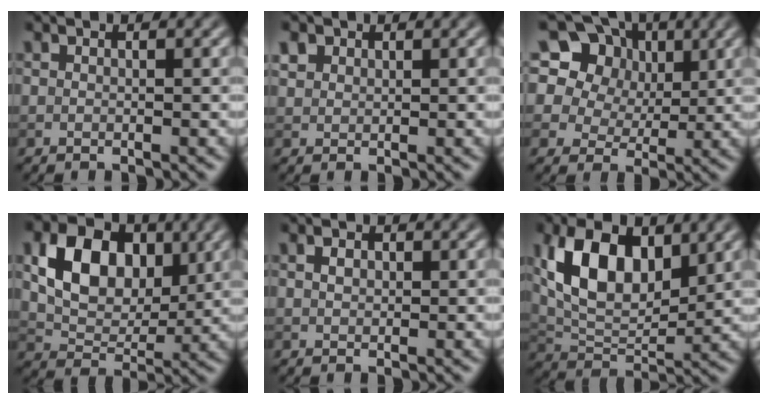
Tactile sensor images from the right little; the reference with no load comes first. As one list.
[{"total": 1.5, "force": [0.9, 1.2, 0.4], "torque": [-0.008, 0.004, 0.017]}, {"total": 16.6, "force": [8.8, 12.1, 7.1], "torque": [-0.182, 0.054, 0.155]}, {"total": 7.8, "force": [2.1, 5.5, 5.1], "torque": [-0.086, -0.001, 0.036]}, {"total": 1.1, "force": [0.3, 0.8, 0.7], "torque": [-0.014, 0.004, 0.003]}, {"total": 8.9, "force": [3.2, 5.0, 6.5], "torque": [-0.123, 0.001, 0.057]}]